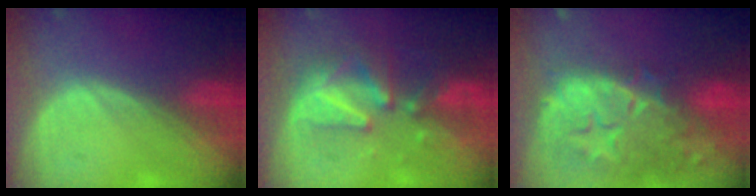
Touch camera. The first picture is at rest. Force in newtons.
{"total": 8.7, "press": 8.2, "slide": 3.0}
{"total": 14.6, "press": 11.8, "slide": 8.6}